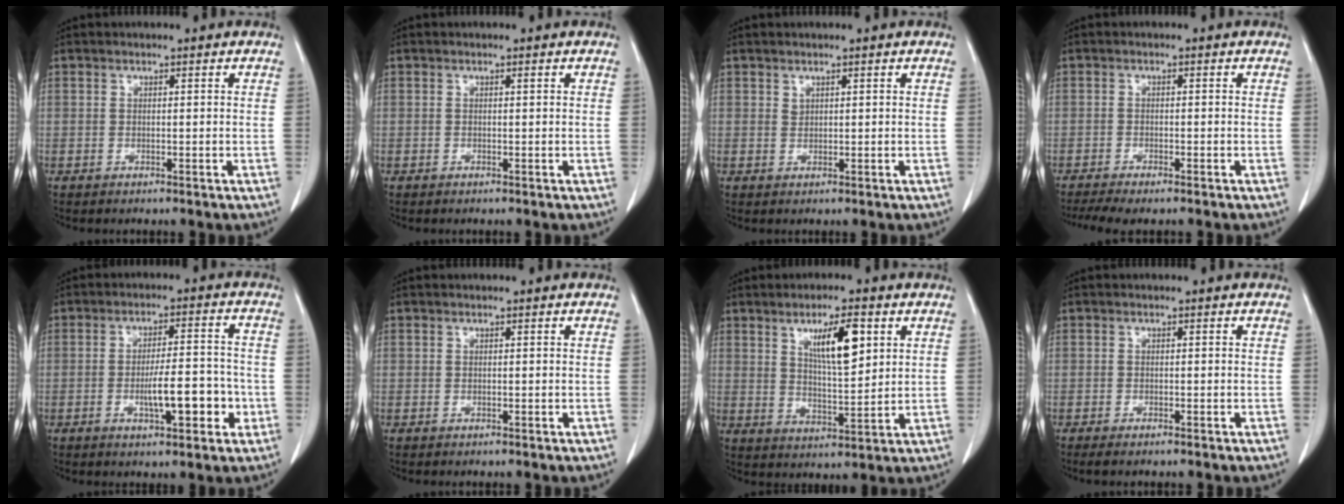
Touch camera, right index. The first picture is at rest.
{"total": 0.0}
{"total": 0.7, "force": [0.6, 0.3, 0.1], "torque": [0.002, -0.003, 0.010]}
{"total": 5.9, "force": [-4.8, 0.9, 3.5], "torque": [-0.054, -0.011, -0.075]}
{"total": 8.1, "force": [-2.4, 2.2, 7.4], "torque": [-0.117, 0.011, -0.033]}
{"total": 0.0}
{"total": 8.7, "force": [3.7, 2.0, 7.6], "torque": [-0.131, -0.004, 0.067]}
{"total": 2.0, "force": [-1.5, 0.3, 1.3], "torque": [-0.019, -0.005, -0.020]}